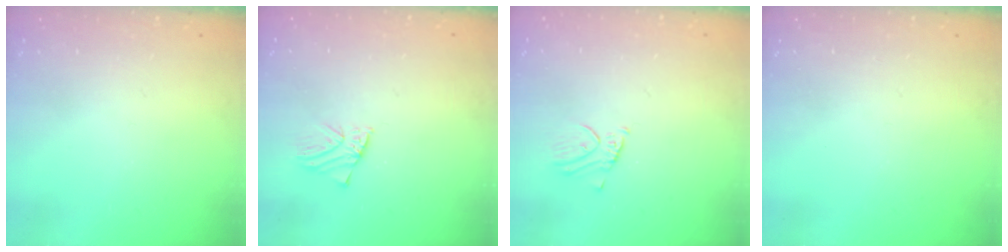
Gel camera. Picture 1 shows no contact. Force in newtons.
{"total": 0.9, "press": 0.9, "slide": 0.0}
{"total": 3.5, "press": 3.5, "slide": 0.1}
{"total": 0.0}